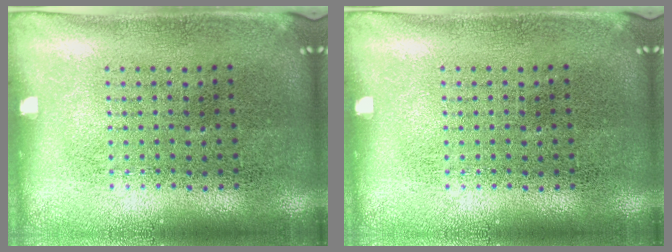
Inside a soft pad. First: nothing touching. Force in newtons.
{"total": 0.0}